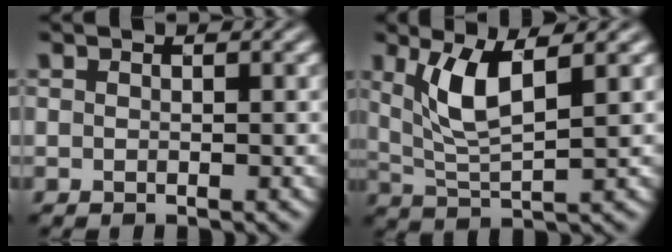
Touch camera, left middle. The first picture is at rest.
{"total": 4.7, "force": [1.6, 1.3, 4.2], "torque": [-0.095, -0.005, 0.041]}